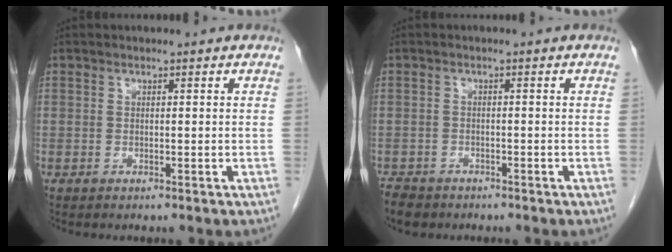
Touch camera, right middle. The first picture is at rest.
{"total": 4.0, "force": [-3.3, 2.0, 1.0], "torque": [-0.019, -0.003, -0.053]}